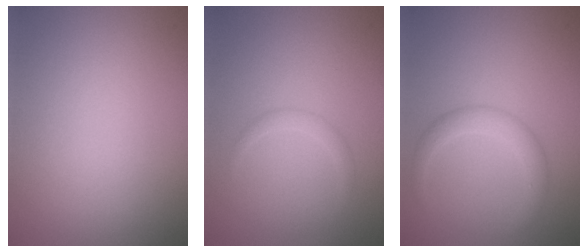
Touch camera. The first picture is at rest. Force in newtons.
{"total": 0.9, "press": 0.9, "slide": 0.1}
{"total": 2.5, "press": 2.5, "slide": 0.1}